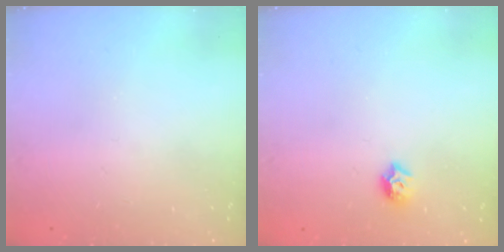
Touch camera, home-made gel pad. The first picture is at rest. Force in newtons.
{"total": 6.7, "press": 6.6, "slide": 0.9}